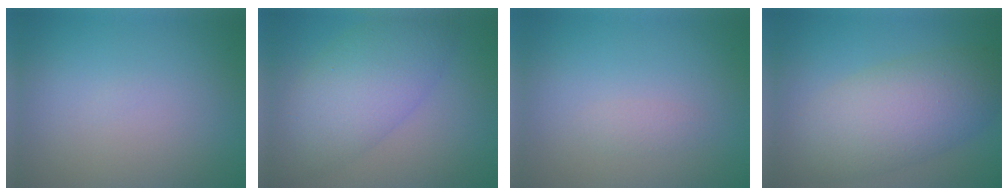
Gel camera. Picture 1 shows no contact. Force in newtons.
{"total": 6.4, "press": 6.4, "slide": 0.1}
{"total": 0.8, "press": 0.8, "slide": 0.0}
{"total": 7.5, "press": 7.5, "slide": 0.3}